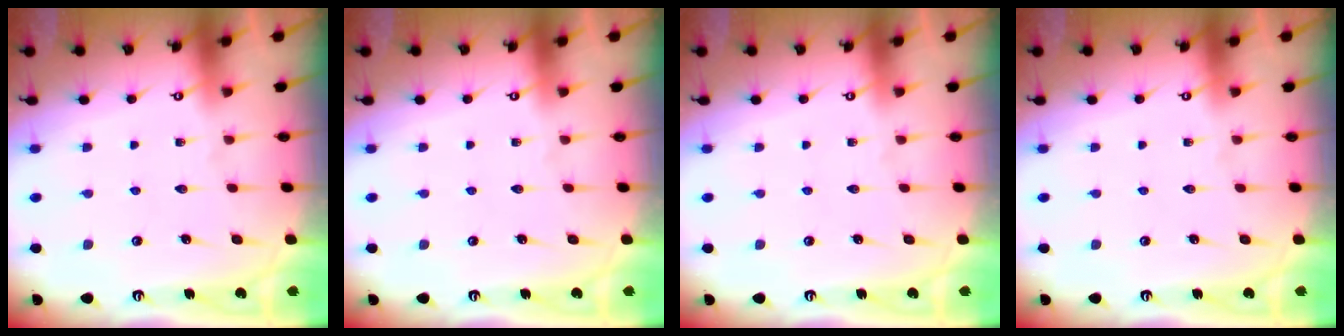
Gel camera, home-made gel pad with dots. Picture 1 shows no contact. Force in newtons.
{"total": 0.0}
{"total": 0.0}
{"total": 0.0}